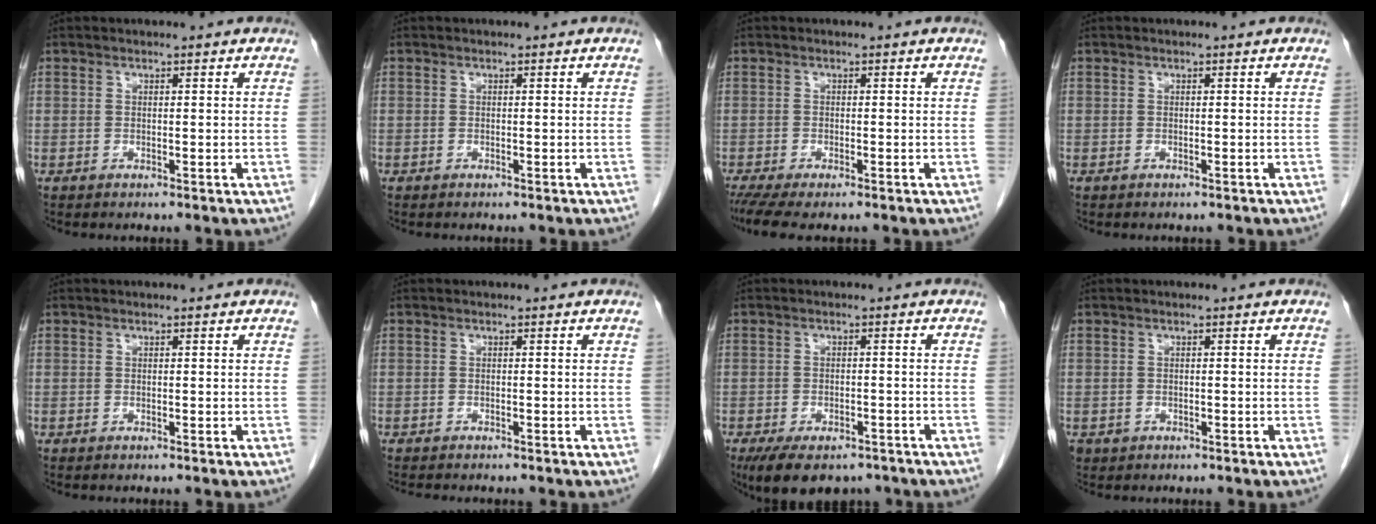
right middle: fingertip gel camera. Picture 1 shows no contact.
{"total": 0.0}
{"total": 5.9, "force": [-4.6, 1.3, 3.5], "torque": [-0.056, -0.014, -0.076]}
{"total": 0.6, "force": [-0.5, 0.3, 0.2], "torque": [-0.008, 0.001, -0.007]}
{"total": 0.0}
{"total": 2.9, "force": [-2.5, 0.7, 1.3], "torque": [-0.021, -0.006, -0.030]}
{"total": 9.8, "force": [-7.3, 4.4, 4.8], "torque": [-0.072, -0.003, -0.109]}
{"total": 1.3, "force": [-0.6, 1.1, 0.2], "torque": [-0.008, 0.003, -0.004]}